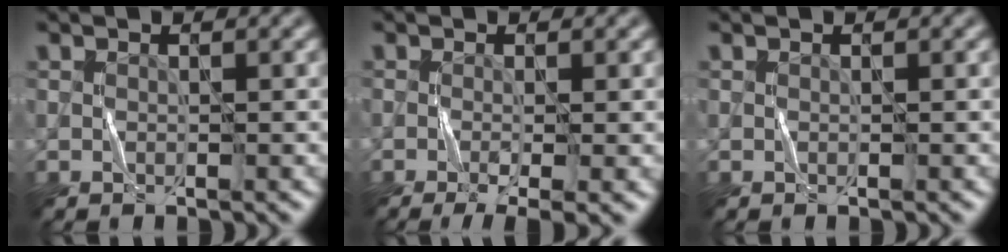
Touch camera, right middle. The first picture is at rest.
{"total": 4.0, "force": [-1.7, 0.9, 3.5], "torque": [-0.057, -0.006, -0.024]}
{"total": 0.0}